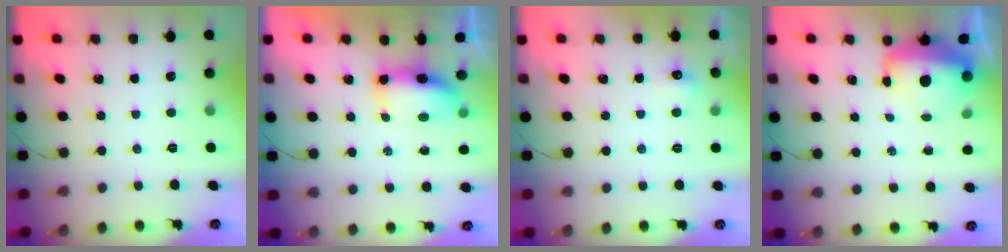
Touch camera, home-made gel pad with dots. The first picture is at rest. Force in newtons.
{"total": 12.2, "press": 8.6, "slide": 8.6}
{"total": 4.4, "press": 4.2, "slide": 1.2}
{"total": 10.9, "press": 10.4, "slide": 3.2}